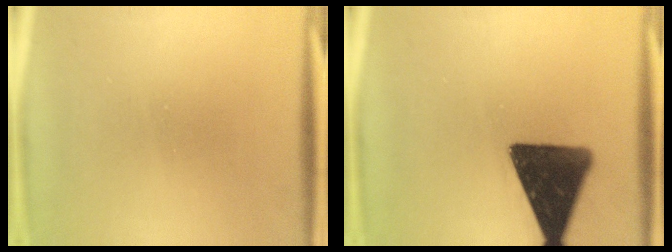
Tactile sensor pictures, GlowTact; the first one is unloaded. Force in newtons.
{"total": 15.3}